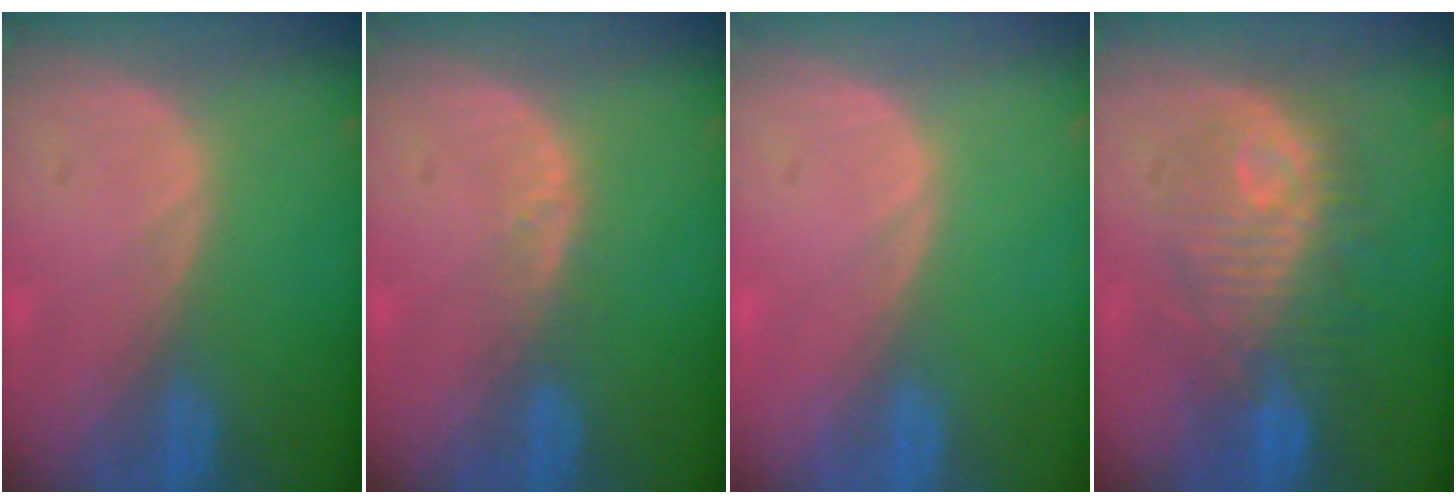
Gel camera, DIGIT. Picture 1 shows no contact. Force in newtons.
{"total": 1.7, "press": 1.7, "slide": 0.1}
{"total": 0.0}
{"total": 9.7, "press": 9.7, "slide": 0.7}